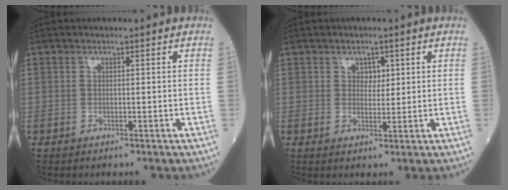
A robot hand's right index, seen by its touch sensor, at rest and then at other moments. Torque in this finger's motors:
{"motor_torque": [0.02, -0.01, -0.06, 0.00]}